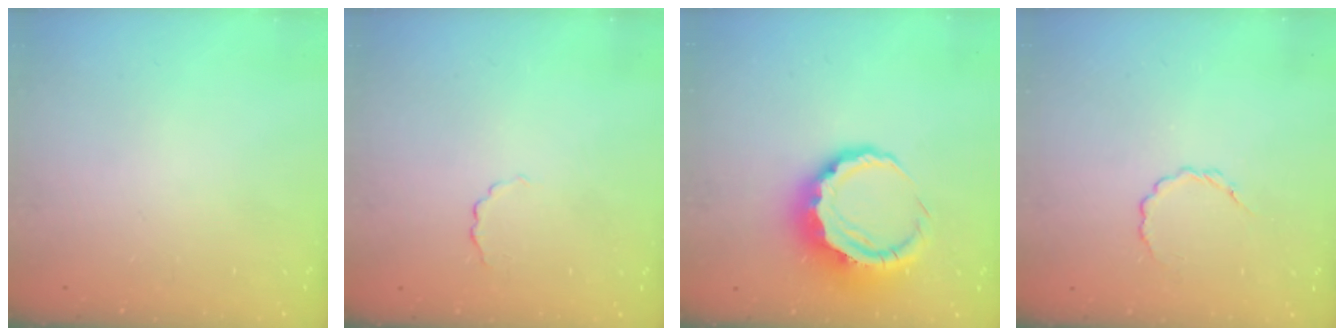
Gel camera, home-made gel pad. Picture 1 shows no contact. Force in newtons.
{"total": 2.0, "press": 1.9, "slide": 0.5}
{"total": 10.2, "press": 9.9, "slide": 2.2}
{"total": 3.0, "press": 2.8, "slide": 1.0}